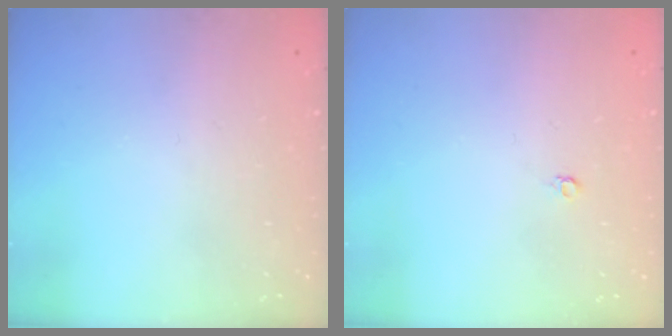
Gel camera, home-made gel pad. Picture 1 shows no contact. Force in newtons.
{"total": 3.3, "press": 3.3, "slide": 0.3}